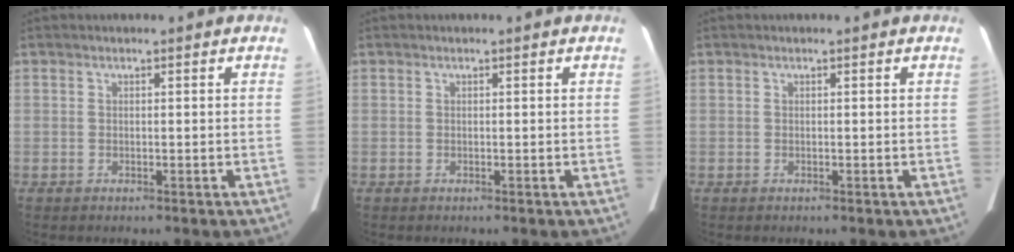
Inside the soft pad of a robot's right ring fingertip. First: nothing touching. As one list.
[{"total": 0.0}, {"total": 0.0}]